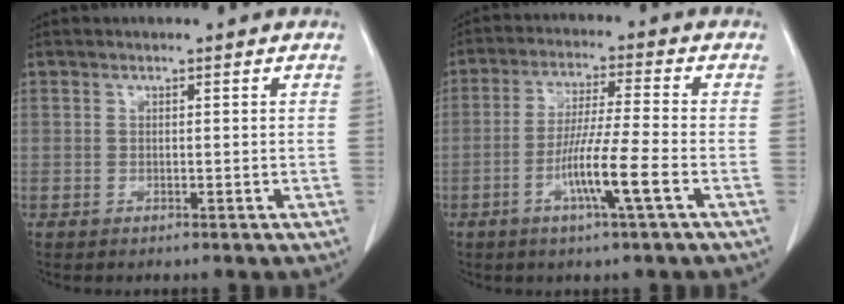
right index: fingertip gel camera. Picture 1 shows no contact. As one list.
[{"total": 8.6, "force": [-3.3, -0.7, 8.0], "torque": [-0.149, -0.008, -0.064]}]